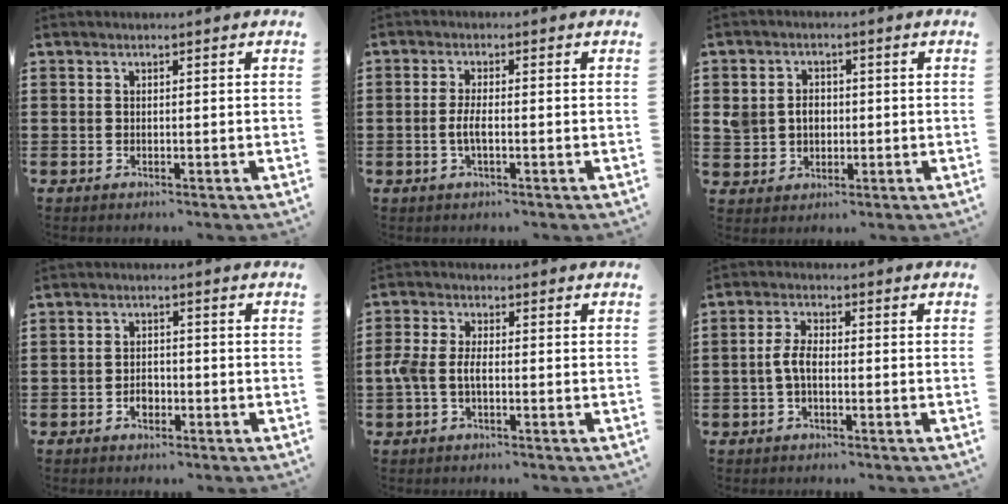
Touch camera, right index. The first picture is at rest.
{"total": 2.8, "force": [-0.6, 0.6, 2.6], "torque": [-0.061, -0.004, -0.016]}
{"total": 4.2, "force": [0.2, 3.9, 1.6], "torque": [-0.054, 0.012, -0.001]}
{"total": 2.3, "force": [-1.1, 1.4, 1.4], "torque": [-0.030, 0.003, -0.022]}
{"total": 3.6, "force": [-0.9, 1.6, 3.1], "torque": [-0.085, -0.005, -0.026]}
{"total": 3.7, "force": [-0.8, 1.6, 3.3], "torque": [-0.081, -0.003, -0.021]}